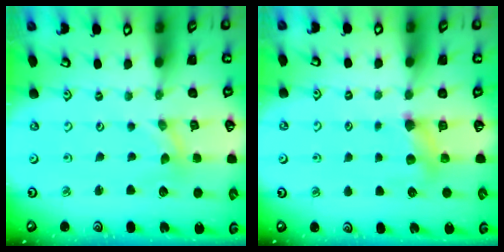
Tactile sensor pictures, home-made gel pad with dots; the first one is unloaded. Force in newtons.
{"total": 5.2, "press": 5.1, "slide": 0.6}